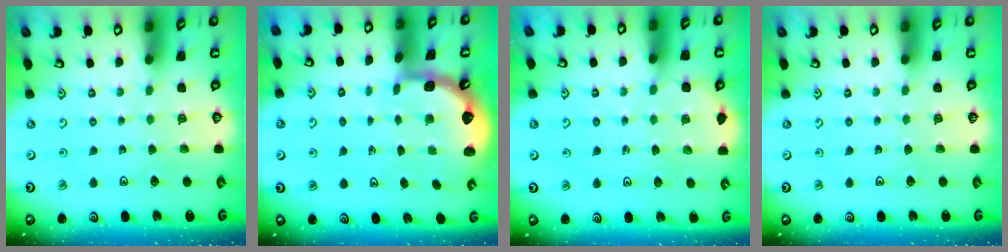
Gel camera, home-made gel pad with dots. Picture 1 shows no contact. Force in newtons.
{"total": 1.4, "press": 1.3, "slide": 0.1}
{"total": 3.8, "press": 3.6, "slide": 1.5}
{"total": 0.0}